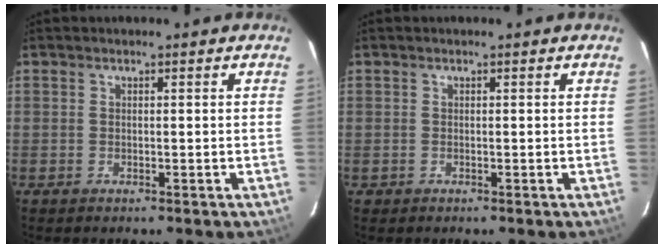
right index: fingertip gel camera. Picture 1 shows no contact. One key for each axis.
{"total": 1.2, "fx": -0.3, "fy": 1.1, "fz": 0.0, "tx": -0.001, "ty": 0.004, "tz": -0.002}